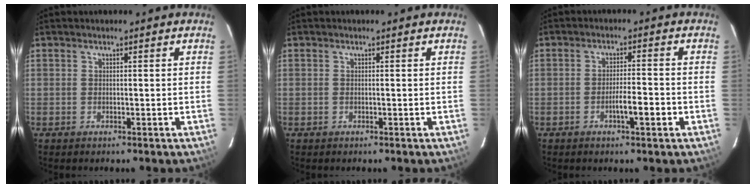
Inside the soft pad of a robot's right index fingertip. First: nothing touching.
{"total": 0.6, "force": [-0.1, 0.2, 0.5], "torque": [-0.014, 0.000, -0.002]}
{"total": 4.5, "force": [-1.9, 0.7, 4.1], "torque": [-0.067, 0.003, -0.030]}